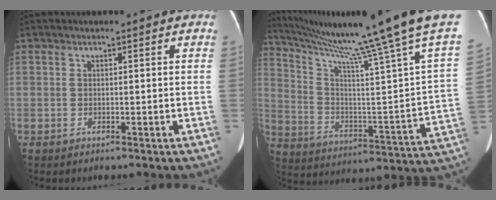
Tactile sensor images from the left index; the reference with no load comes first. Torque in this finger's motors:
{"motor_torque": [-0.71, -1.43, 0.03, 0.07]}